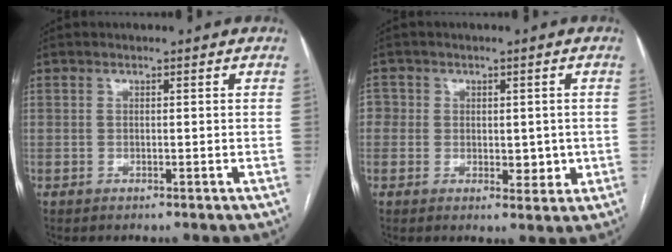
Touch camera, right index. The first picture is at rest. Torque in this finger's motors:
{"motor_torque": [0.53, 0.08, 0.30, 0.14]}